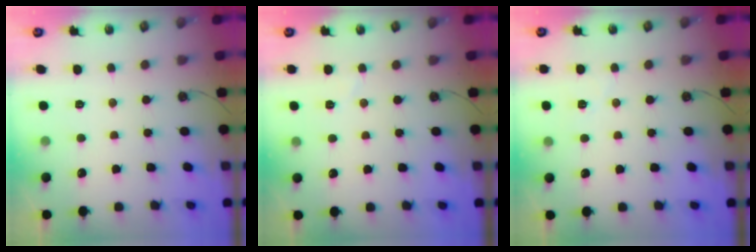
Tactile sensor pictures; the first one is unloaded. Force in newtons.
{"total": 3.8, "press": 2.7, "slide": 2.7}
{"total": 5.0, "press": 4.2, "slide": 2.6}